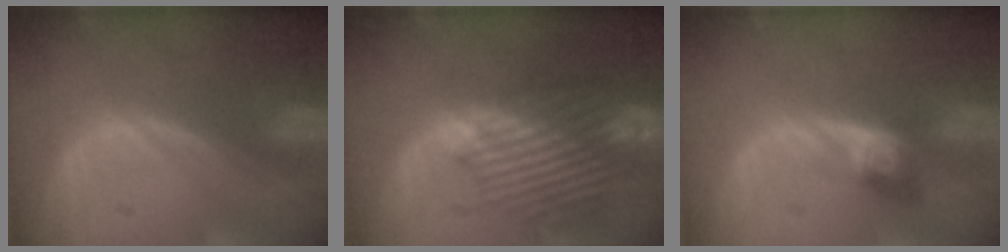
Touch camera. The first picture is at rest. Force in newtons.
{"total": 10.0, "press": 9.6, "slide": 2.7}
{"total": 3.9, "press": 3.9, "slide": 0.2}